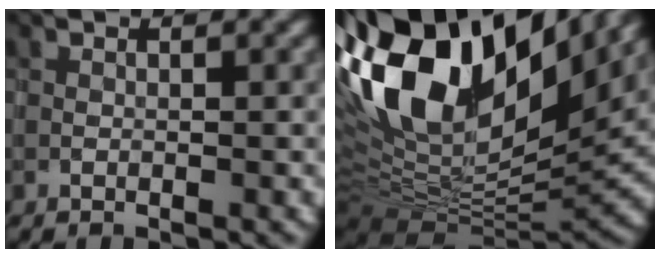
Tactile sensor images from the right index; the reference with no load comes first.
{"total": 17.4, "force": [7.4, 7.9, 13.7], "torque": [-0.267, 0.026, 0.124]}